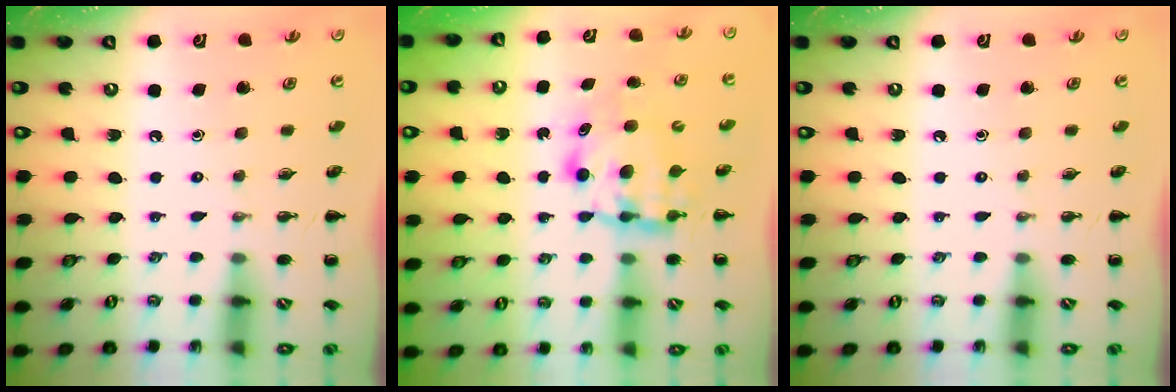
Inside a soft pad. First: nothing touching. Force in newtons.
{"total": 5.6, "press": 5.6, "slide": 0.5}
{"total": 0.0}